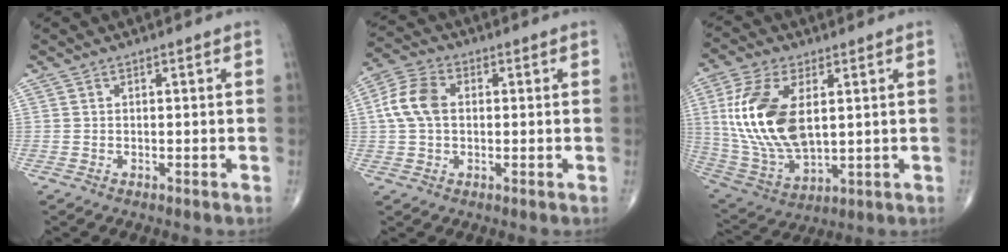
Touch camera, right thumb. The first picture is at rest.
{"total": 7.9, "force": [0.8, 5.3, 5.7], "torque": [-0.120, 0.019, 0.009]}
{"total": 18.1, "force": [3.2, 9.6, 15.0], "torque": [-0.308, -0.015, 0.070]}